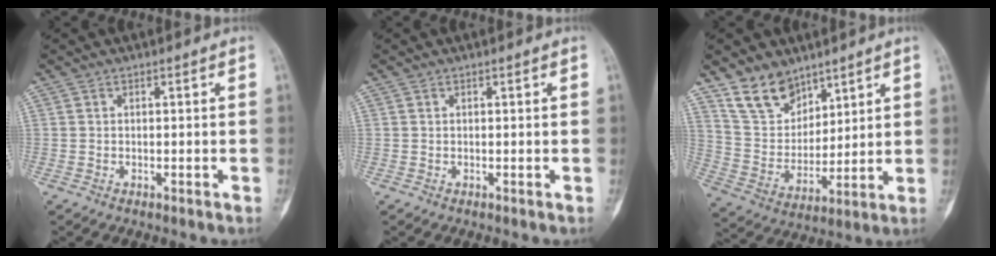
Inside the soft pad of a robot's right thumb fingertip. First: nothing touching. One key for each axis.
{"total": 0.0}
{"total": 11.4, "fx": 8.3, "fy": 7.0, "fz": 3.7, "tx": -0.035, "ty": -0.053, "tz": 0.173}